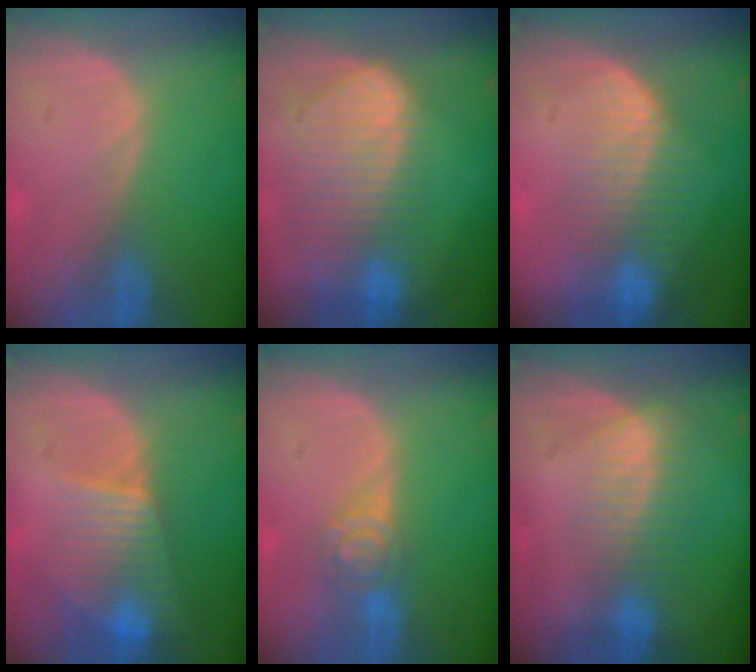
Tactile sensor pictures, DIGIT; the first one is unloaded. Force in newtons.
{"total": 10.6, "press": 9.1, "slide": 5.4}
{"total": 8.4, "press": 7.2, "slide": 4.4}
{"total": 8.0, "press": 6.9, "slide": 4.1}
{"total": 4.3, "press": 4.3, "slide": 0.2}
{"total": 7.2, "press": 6.2, "slide": 3.8}